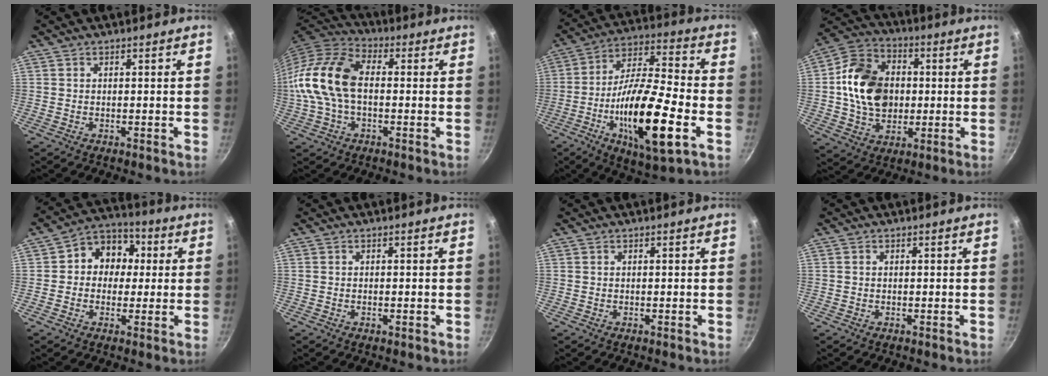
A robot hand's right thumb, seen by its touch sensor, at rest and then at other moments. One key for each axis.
{"total": 15.9, "fx": -0.4, "fy": 9.8, "fz": 12.5, "tx": -0.237, "ty": 0.039, "tz": -0.023}
{"total": 21.8, "fx": -6.6, "fy": 6.2, "fz": 19.8, "tx": -0.347, "ty": 0.027, "tz": -0.122}
{"total": 16.6, "fx": 0.9, "fy": 12.6, "fz": 10.8, "tx": -0.159, "ty": 0.016, "tz": 0.007}
{"total": 9.5, "fx": 1.1, "fy": 8.2, "fz": 4.7, "tx": -0.023, "ty": 0.019, "tz": -0.003}
{"total": 0.7, "fx": -0.2, "fy": 0.2, "fz": 0.6, "tx": -0.011, "ty": 0.002, "tz": -0.005}
{"total": 0.0}
{"total": 0.0}